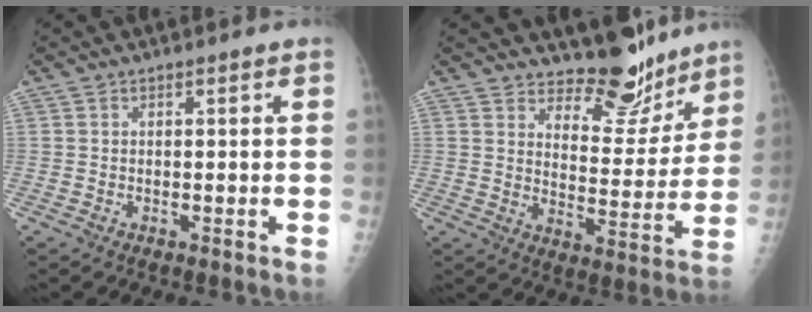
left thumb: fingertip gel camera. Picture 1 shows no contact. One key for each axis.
{"total": 11.2, "fx": 10.0, "fy": 4.3, "fz": 2.6, "tx": 0.002, "ty": -0.093, "tz": 0.150}